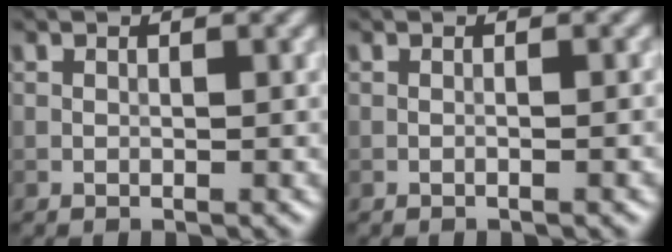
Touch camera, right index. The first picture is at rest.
{"total": 0.9, "force": [-0.3, 0.2, 0.8], "torque": [-0.010, -0.001, -0.010]}